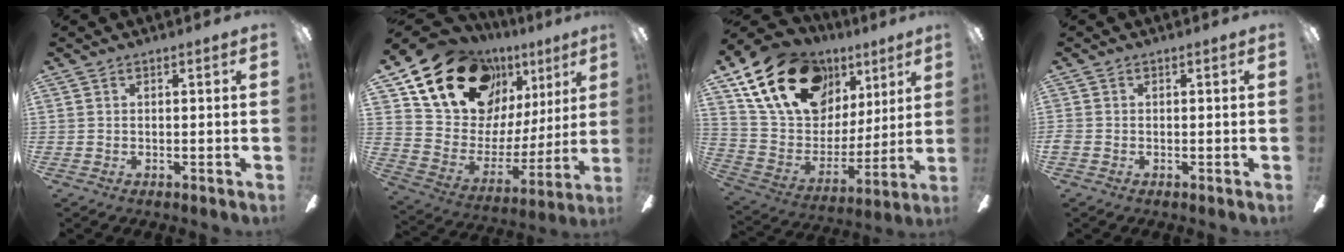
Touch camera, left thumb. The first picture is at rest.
{"total": 21.3, "force": [14.9, 11.8, 9.5], "torque": [-0.180, -0.093, 0.282]}
{"total": 21.9, "force": [13.0, 13.5, 11.3], "torque": [-0.206, -0.051, 0.245]}
{"total": 0.8, "force": [-0.3, 0.7, 0.4], "torque": [-0.005, 0.004, -0.006]}